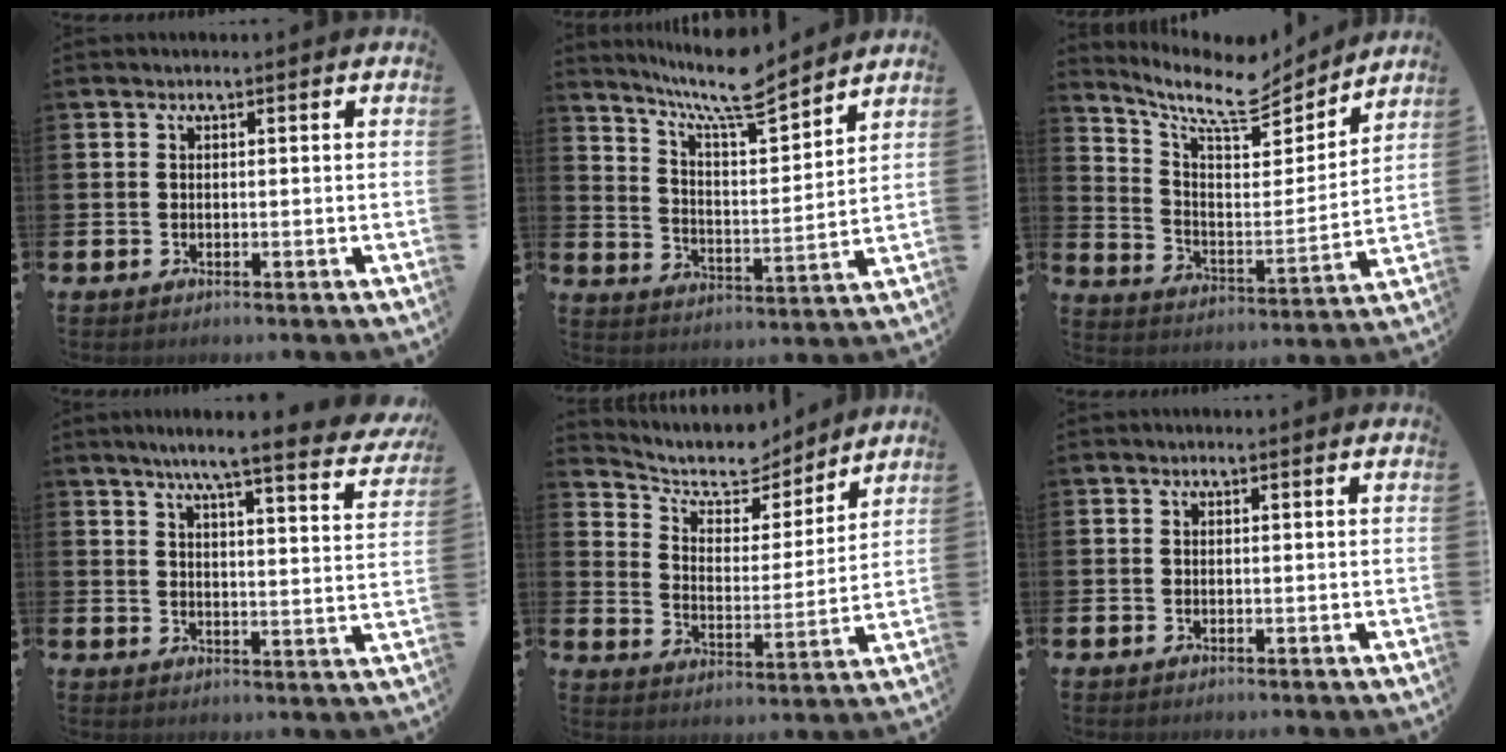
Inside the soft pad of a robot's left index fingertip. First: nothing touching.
{"total": 9.6, "force": [8.9, 1.2, 3.6], "torque": [-0.097, -0.055, 0.158]}
{"total": 9.8, "force": [8.3, 2.9, 4.4], "torque": [-0.104, -0.060, 0.135]}
{"total": 6.7, "force": [5.8, 0.1, 3.4], "torque": [-0.074, -0.039, 0.093]}
{"total": 8.3, "force": [7.5, 3.1, 1.9], "torque": [-0.067, -0.057, 0.129]}
{"total": 0.0}